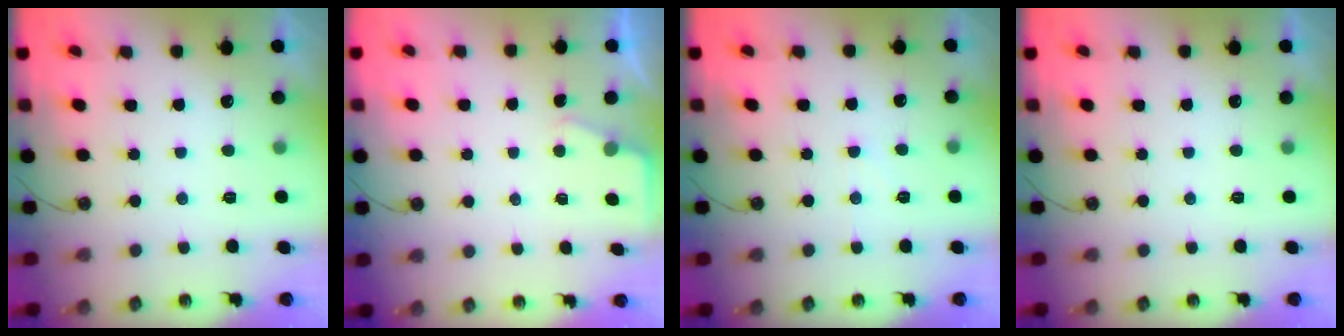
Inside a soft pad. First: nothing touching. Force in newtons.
{"total": 2.1, "press": 2.1, "slide": 0.3}
{"total": 2.7, "press": 2.6, "slide": 0.6}
{"total": 0.0}